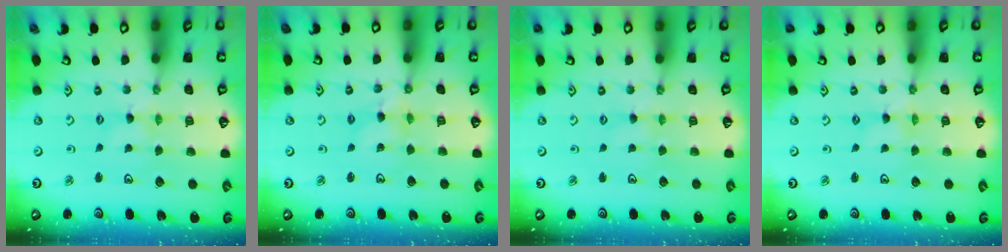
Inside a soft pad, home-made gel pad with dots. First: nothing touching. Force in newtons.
{"total": 4.0, "press": 4.0, "slide": 0.3}
{"total": 1.3, "press": 1.3, "slide": 0.3}
{"total": 0.0}